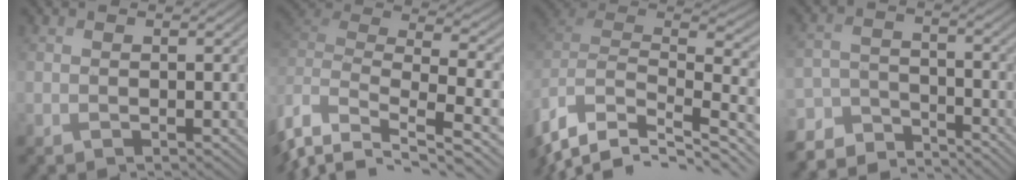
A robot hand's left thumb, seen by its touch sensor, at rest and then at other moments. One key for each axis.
{"total": 10.8, "fx": -5.1, "fy": 4.2, "fz": 8.6, "tx": -0.214, "ty": -0.018, "tz": -0.075}
{"total": 13.3, "fx": -8.7, "fy": 6.0, "fz": 8.1, "tx": -0.214, "ty": 0.001, "tz": -0.129}
{"total": 7.5, "fx": -7.2, "fy": 1.8, "fz": 1.3, "tx": -0.041, "ty": -0.006, "tz": -0.134}